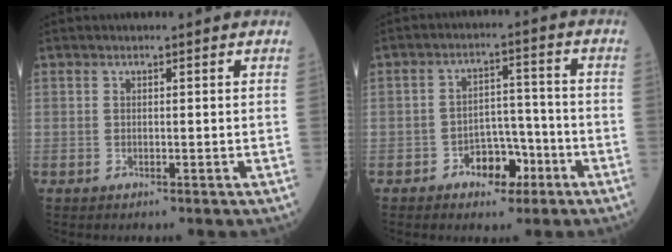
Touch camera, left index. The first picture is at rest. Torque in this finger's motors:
{"motor_torque": [0.02, 0.15, 0.08, 0.02]}